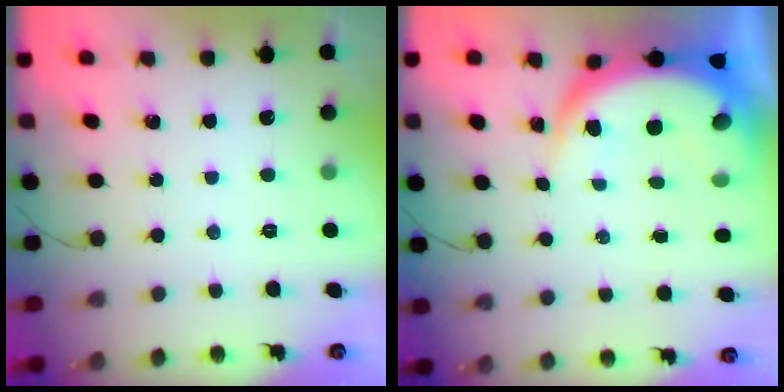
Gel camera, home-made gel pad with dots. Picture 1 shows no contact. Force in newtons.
{"total": 9.2, "press": 9.1, "slide": 1.3}